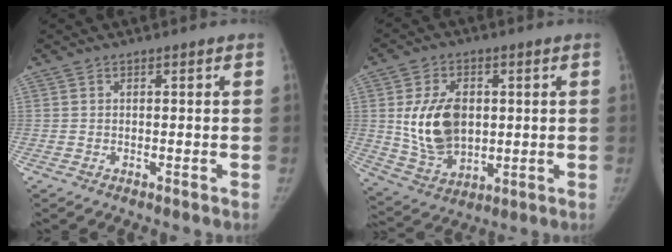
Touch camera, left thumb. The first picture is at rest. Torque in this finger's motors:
{"motor_torque": [-0.61, 1.38, 0.36, -0.34, 0.15]}